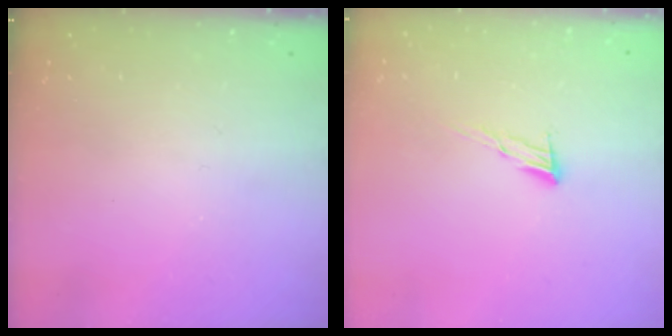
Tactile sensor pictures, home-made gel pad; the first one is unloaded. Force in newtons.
{"total": 7.2, "press": 7.1, "slide": 1.2}